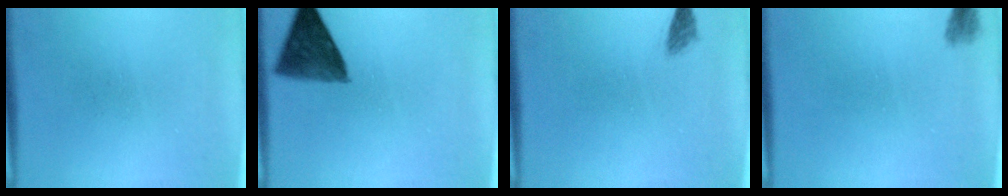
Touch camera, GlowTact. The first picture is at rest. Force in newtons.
{"total": 8.6}
{"total": 1.3}
{"total": 1.3}